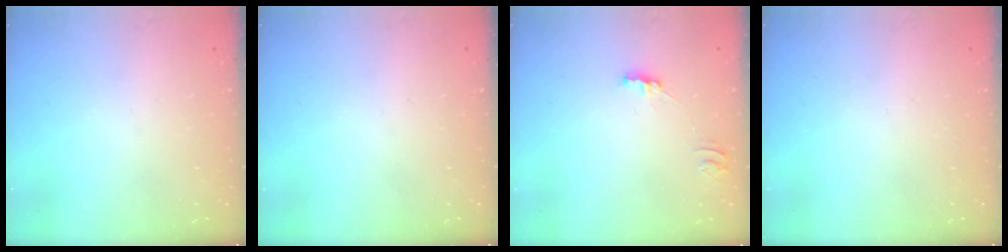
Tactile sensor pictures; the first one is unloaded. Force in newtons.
{"total": 0.0}
{"total": 3.4, "press": 3.4, "slide": 0.3}
{"total": 0.0}